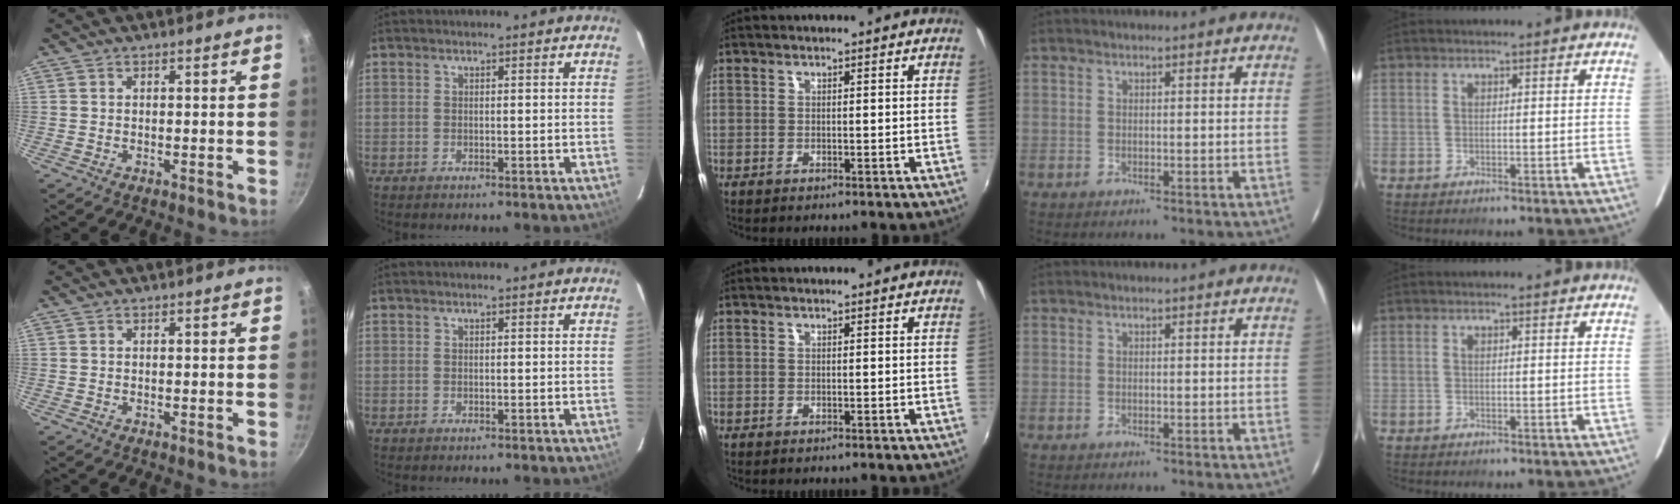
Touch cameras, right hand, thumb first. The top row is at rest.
{}